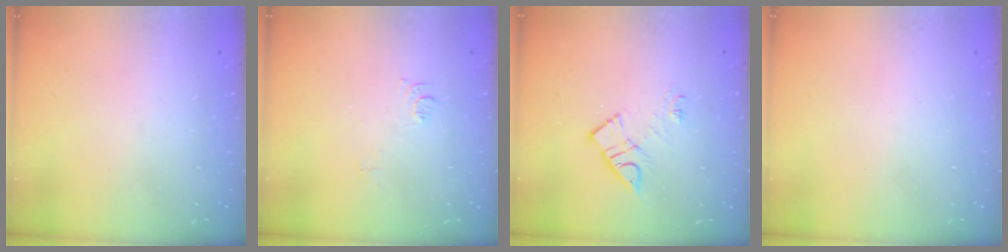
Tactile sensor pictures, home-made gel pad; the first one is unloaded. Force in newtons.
{"total": 6.0, "press": 5.9, "slide": 0.7}
{"total": 10.5, "press": 10.5, "slide": 0.7}
{"total": 1.8, "press": 1.7, "slide": 0.1}